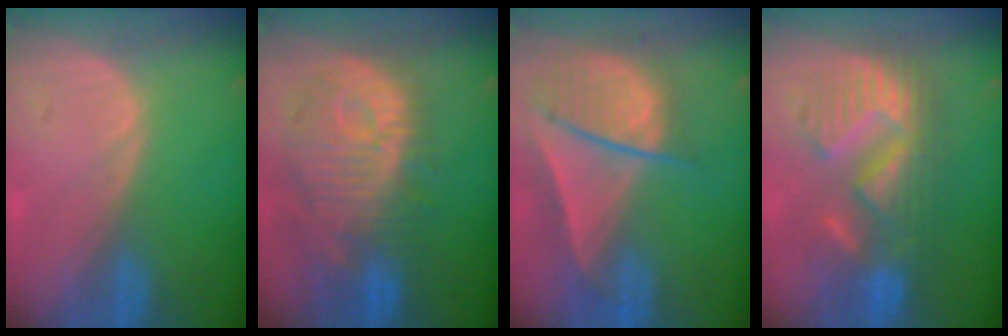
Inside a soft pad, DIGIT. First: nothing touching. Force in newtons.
{"total": 12.6, "press": 11.2, "slide": 5.7}
{"total": 9.2, "press": 8.0, "slide": 4.6}
{"total": 10.1, "press": 10.0, "slide": 0.6}